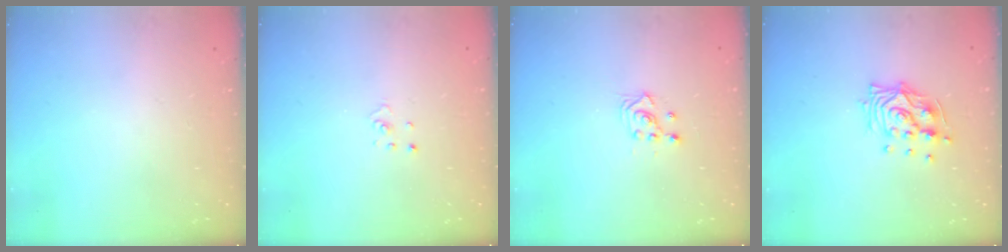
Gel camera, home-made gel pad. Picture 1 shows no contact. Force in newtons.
{"total": 1.1, "press": 1.1, "slide": 0.1}
{"total": 2.9, "press": 2.9, "slide": 0.2}
{"total": 11.7, "press": 11.7, "slide": 0.6}